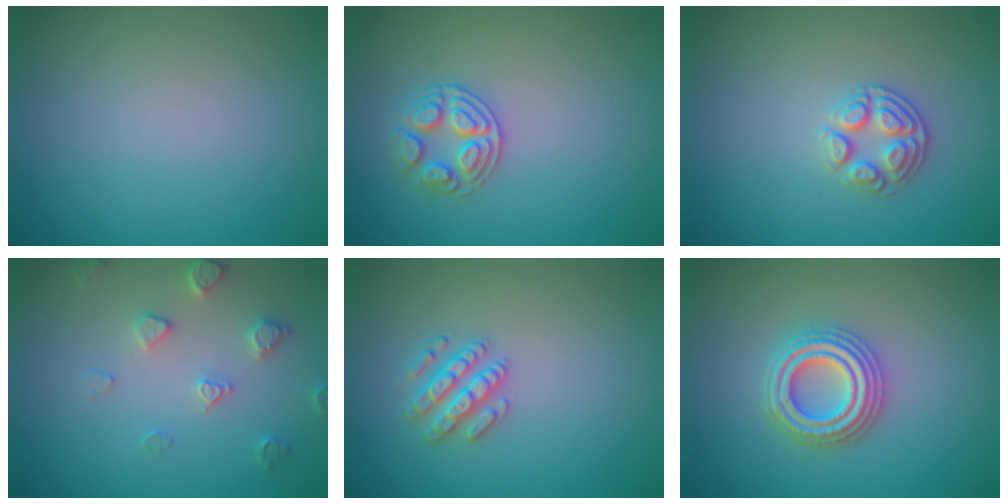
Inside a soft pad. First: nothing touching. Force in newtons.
{"total": 2.6, "press": 2.6, "slide": 0.4}
{"total": 2.8, "press": 2.6, "slide": 1.2}
{"total": 2.5, "press": 2.4, "slide": 0.5}
{"total": 2.5, "press": 2.4, "slide": 0.5}
{"total": 4.4, "press": 4.4, "slide": 0.7}